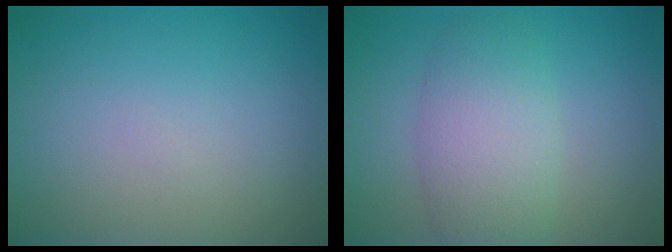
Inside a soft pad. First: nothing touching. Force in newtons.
{"total": 5.1, "press": 5.1, "slide": 0.2}